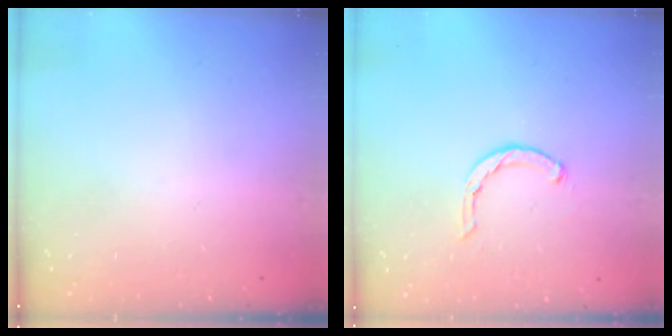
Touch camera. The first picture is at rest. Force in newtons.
{"total": 1.4, "press": 1.3, "slide": 0.3}